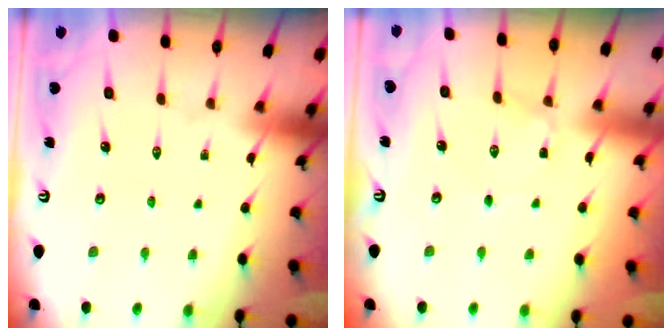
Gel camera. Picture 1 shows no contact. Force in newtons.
{"total": 2.7, "press": 2.7, "slide": 0.2}